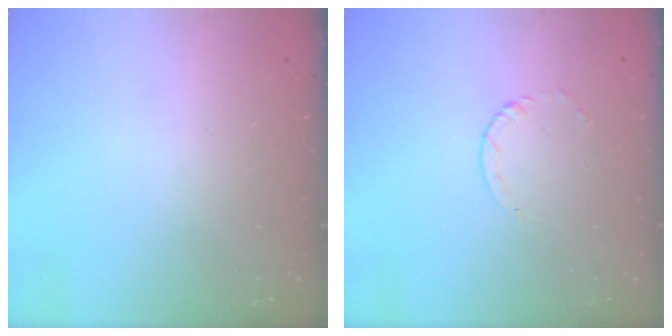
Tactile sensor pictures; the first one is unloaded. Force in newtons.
{"total": 2.4, "press": 2.4, "slide": 0.3}